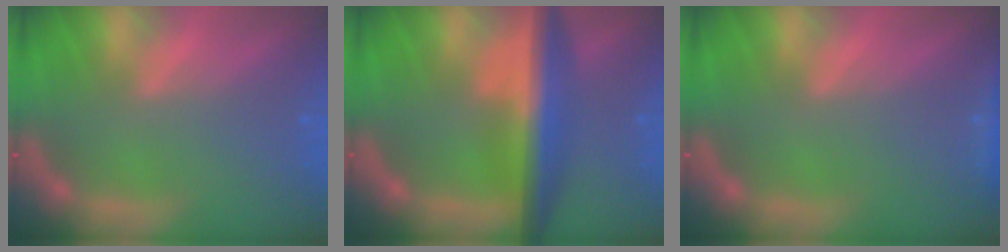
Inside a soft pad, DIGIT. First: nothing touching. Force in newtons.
{"total": 8.0}
{"total": 1.4}